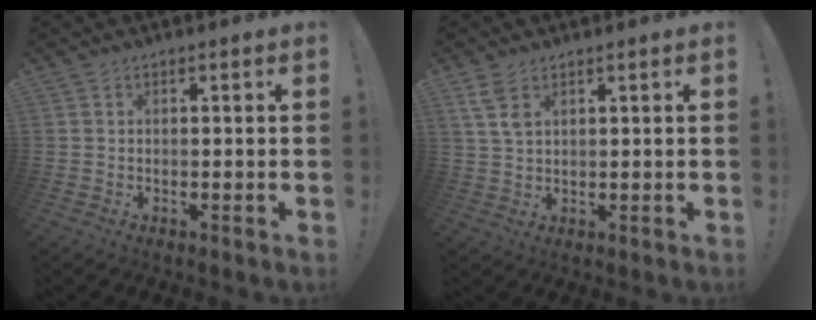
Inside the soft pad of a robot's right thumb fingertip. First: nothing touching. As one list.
[{"total": 5.4, "force": [3.0, 2.7, 3.6], "torque": [-0.063, -0.009, 0.058]}]